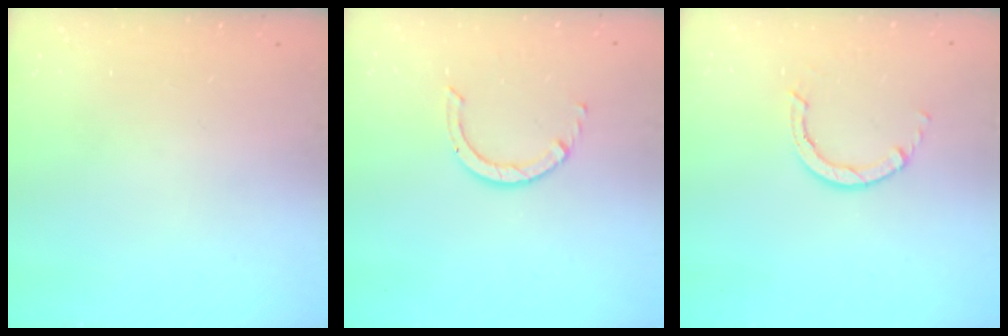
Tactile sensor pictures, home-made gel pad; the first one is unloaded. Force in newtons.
{"total": 2.9, "press": 2.9, "slide": 0.2}
{"total": 2.8, "press": 2.8, "slide": 0.2}